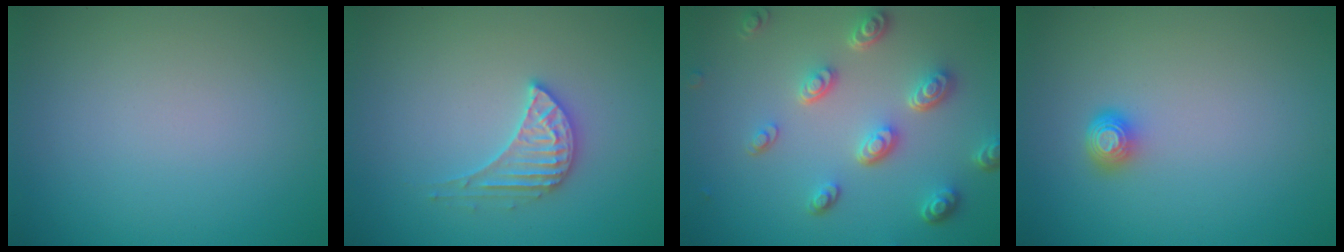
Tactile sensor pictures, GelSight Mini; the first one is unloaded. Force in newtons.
{"total": 3.0, "press": 2.9, "slide": 0.4}
{"total": 4.8, "press": 3.7, "slide": 3.1}
{"total": 1.7, "press": 1.2, "slide": 1.1}